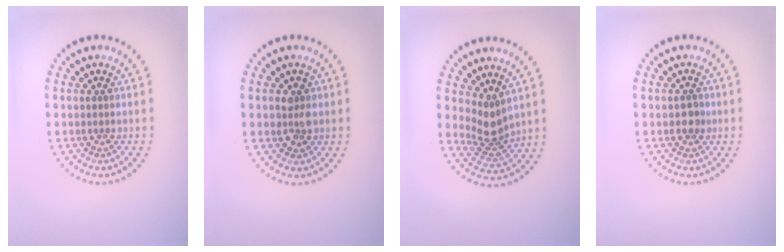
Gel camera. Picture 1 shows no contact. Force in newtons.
{"total": 1.7, "press": 1.7, "slide": 0.3}
{"total": 2.8, "press": 2.1, "slide": 1.9}
{"total": 1.3, "press": 1.3, "slide": 0.2}